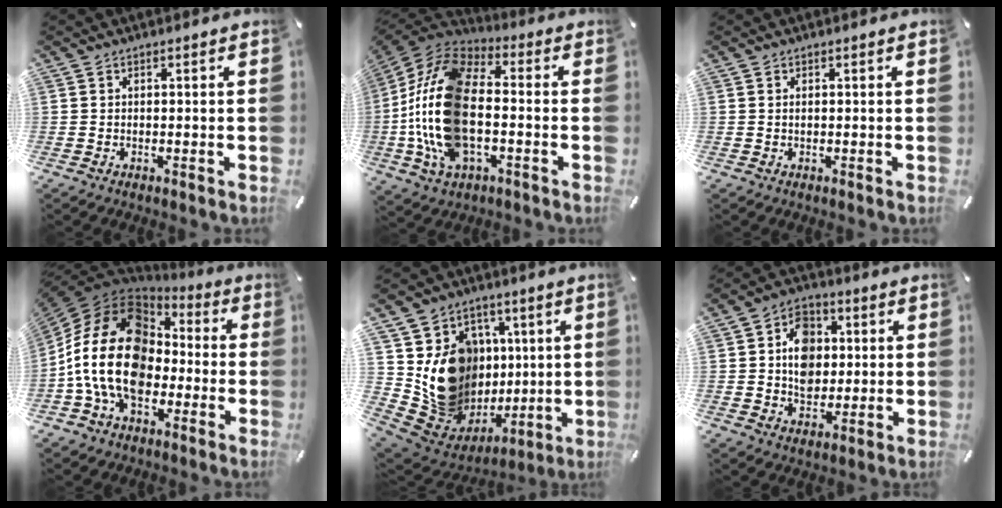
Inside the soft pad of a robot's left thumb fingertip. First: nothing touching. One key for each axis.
{"total": 20.4, "fx": -4.0, "fy": 11.3, "fz": 16.6, "tx": -0.366, "ty": 0.005, "tz": -0.070}
{"total": 0.6, "fx": 0.1, "fy": 0.1, "fz": 0.5, "tx": -0.012, "ty": -0.001, "tz": 0.002}
{"total": 20.7, "fx": -2.9, "fy": 15.1, "fz": 13.9, "tx": -0.288, "ty": 0.021, "tz": -0.049}
{"total": 15.6, "fx": 1.9, "fy": 14.5, "fz": 5.7, "tx": -0.079, "ty": -0.028, "tz": 0.069}
{"total": 9.7, "fx": 0.8, "fy": 8.3, "fz": 5.1, "tx": -0.068, "ty": 0.012, "tz": 0.015}